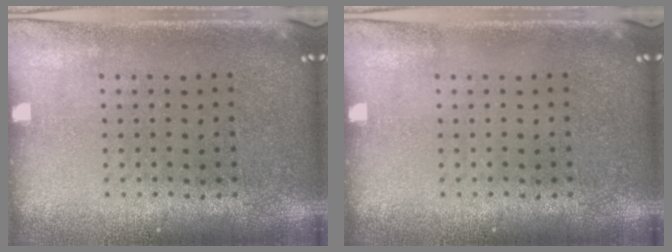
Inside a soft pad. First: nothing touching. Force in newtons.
{"total": 0.0}